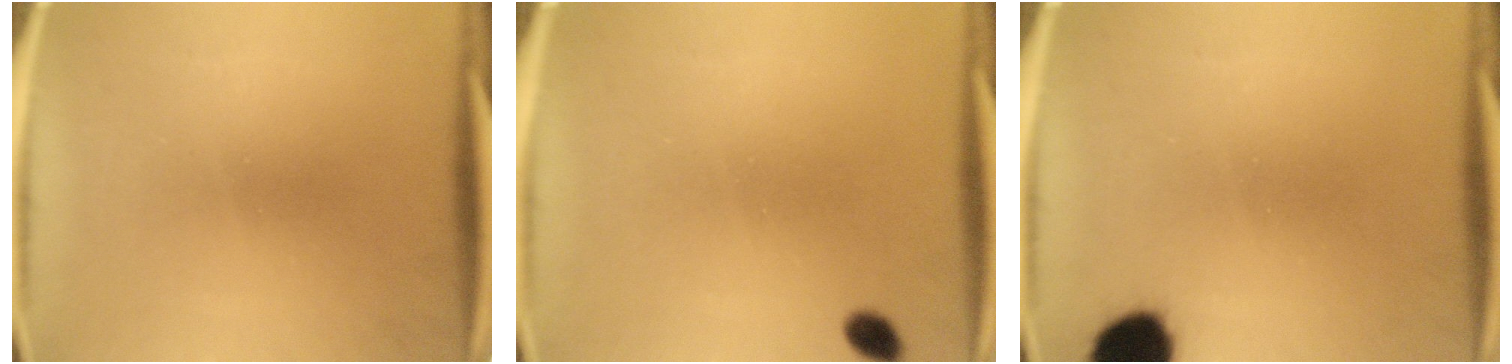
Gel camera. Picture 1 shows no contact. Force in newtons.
{"total": 2.1}
{"total": 9.4}